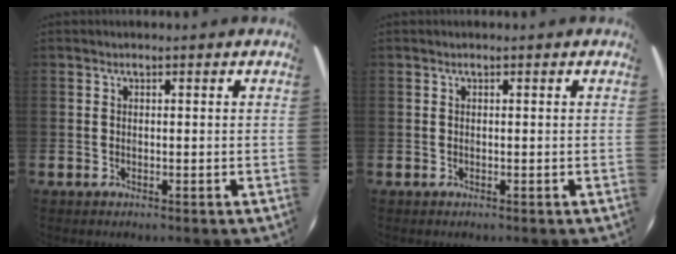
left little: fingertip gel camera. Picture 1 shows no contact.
{"total": 0.0}